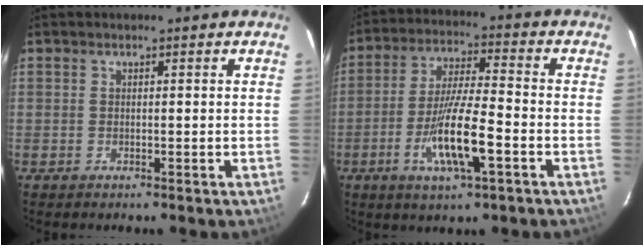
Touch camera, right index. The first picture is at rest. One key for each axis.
{"total": 11.7, "fx": -4.4, "fy": 1.9, "fz": 10.7, "tx": -0.212, "ty": -0.010, "tz": -0.081}